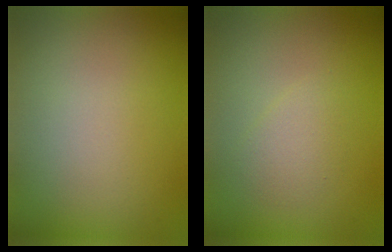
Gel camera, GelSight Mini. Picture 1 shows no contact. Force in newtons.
{"total": 1.6, "press": 1.6, "slide": 0.1}